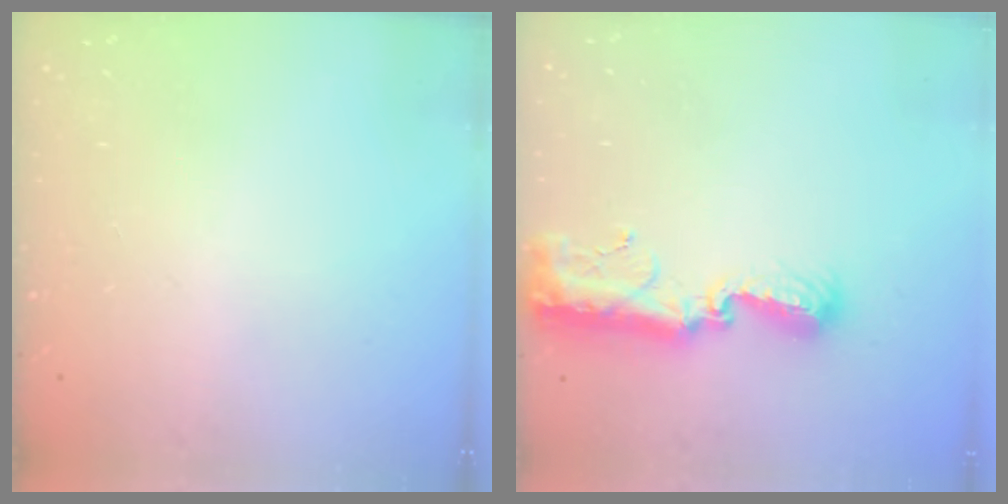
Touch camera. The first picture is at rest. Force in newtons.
{"total": 11.5, "press": 11.4, "slide": 0.9}